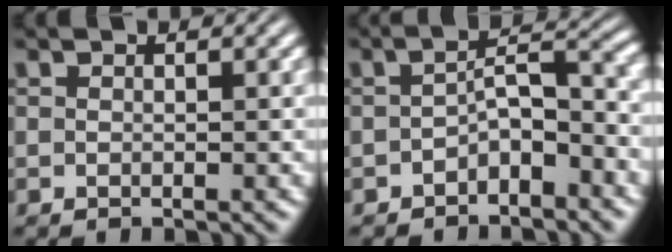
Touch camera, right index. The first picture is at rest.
{"total": 2.7, "force": [-1.5, 0.0, 2.2], "torque": [-0.020, -0.010, -0.017]}